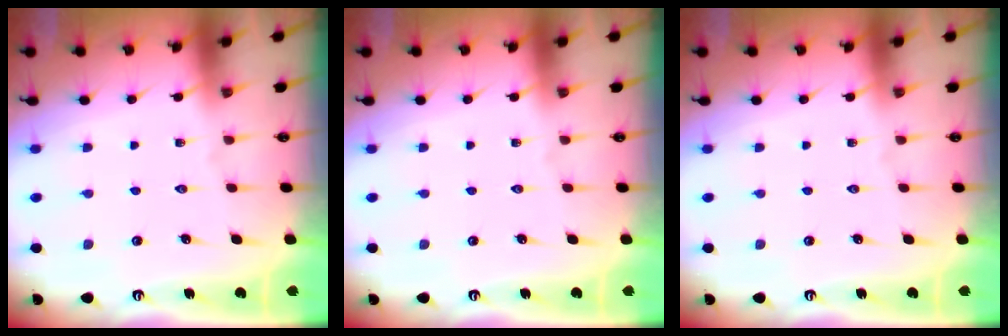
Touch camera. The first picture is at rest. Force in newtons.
{"total": 0.0}
{"total": 0.0}